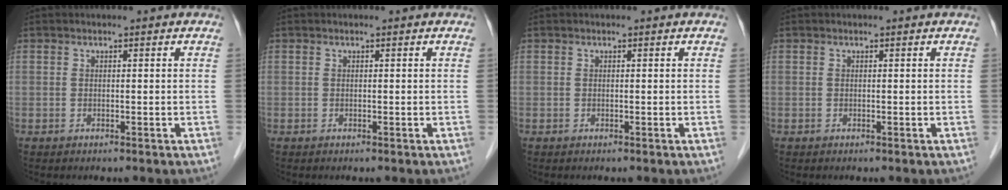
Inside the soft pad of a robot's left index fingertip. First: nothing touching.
{"total": 0.0}
{"total": 0.0}
{"total": 0.0}